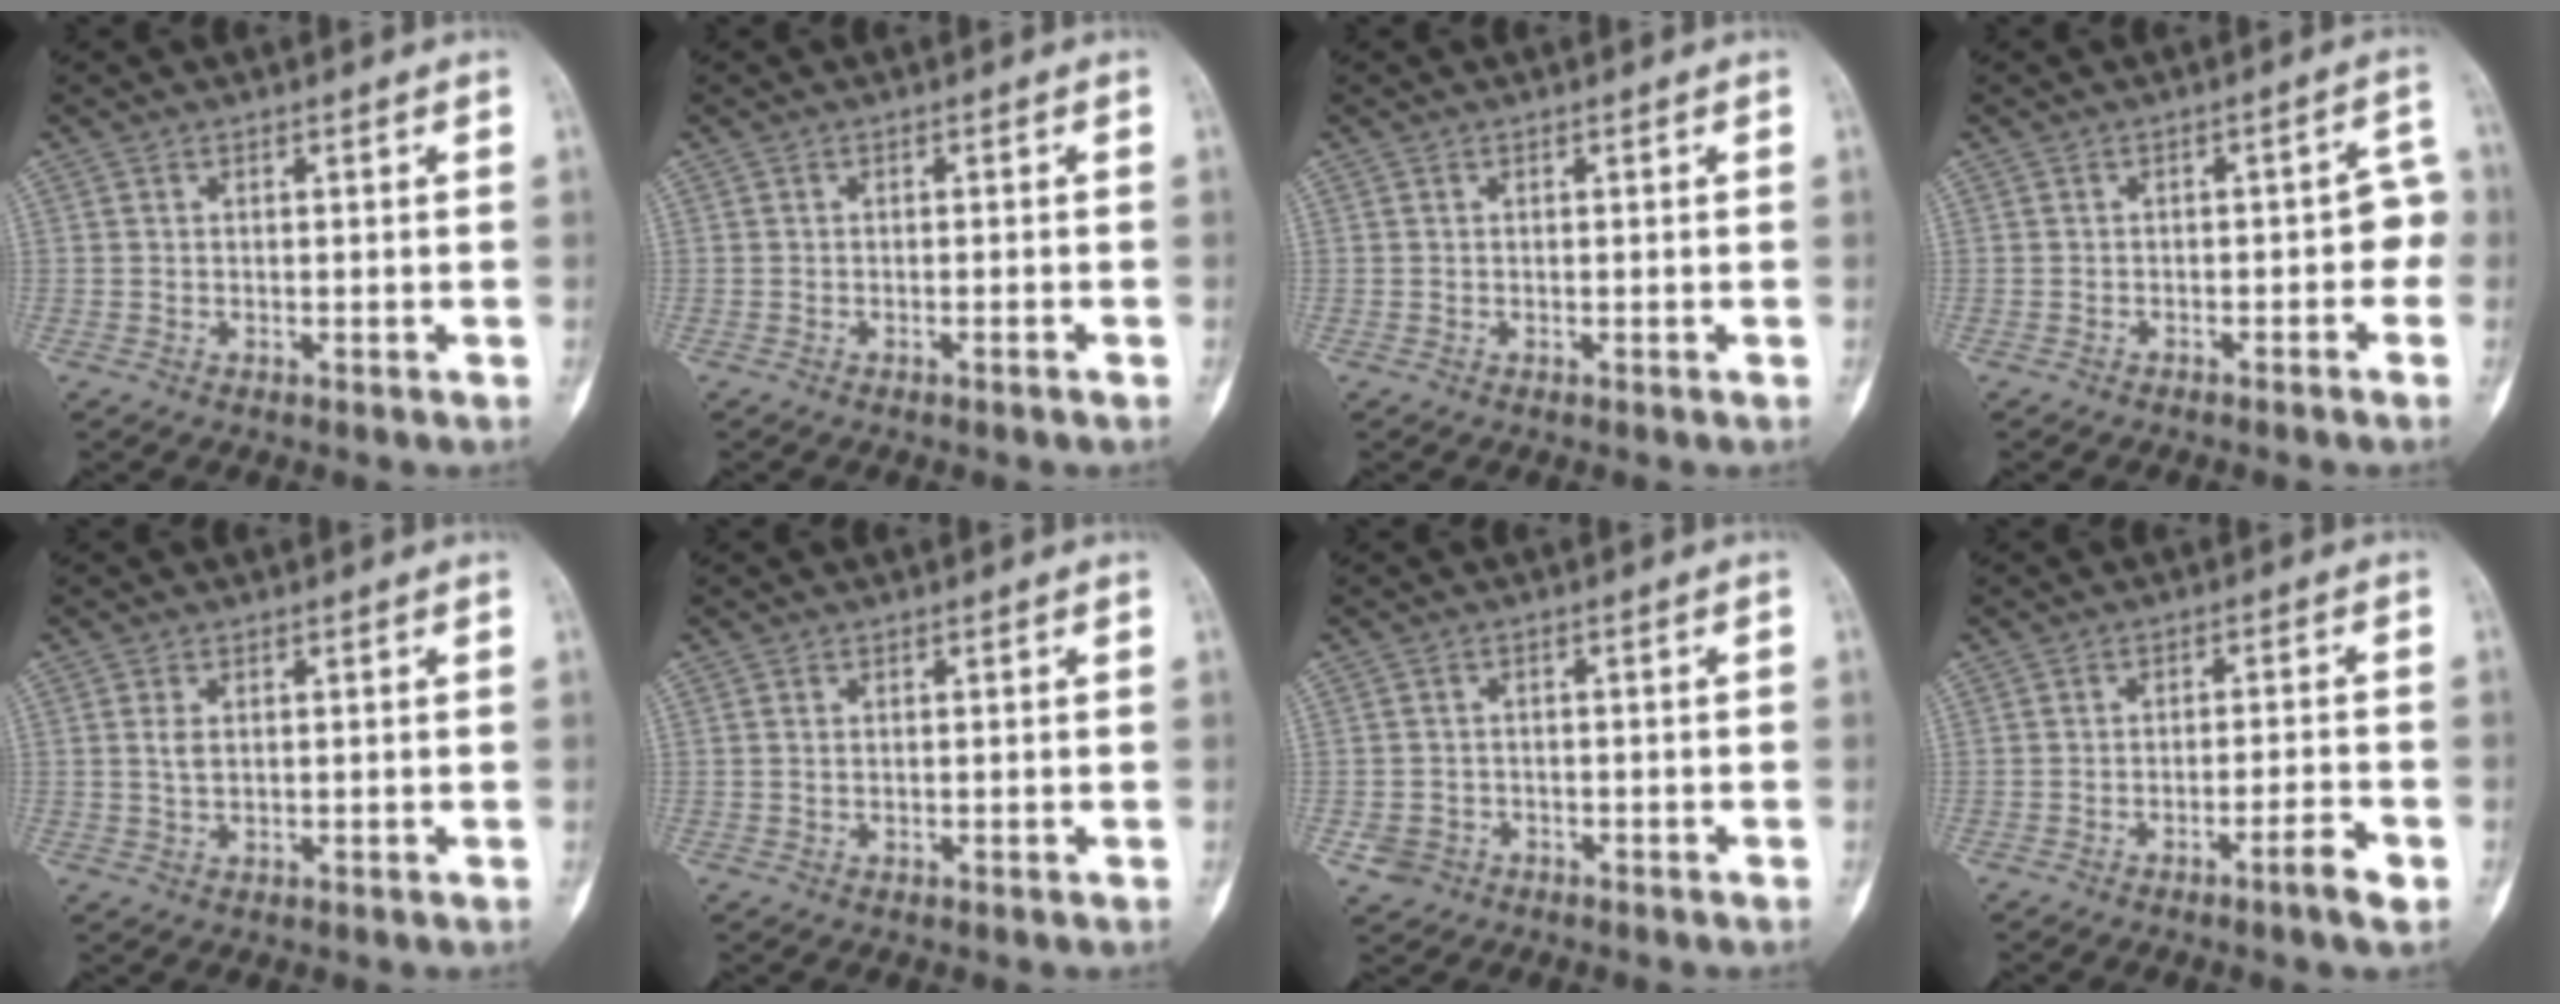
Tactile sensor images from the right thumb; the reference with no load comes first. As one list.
[{"total": 0.9, "force": [-0.6, -0.1, 0.7], "torque": [-0.016, 0.005, -0.008]}, {"total": 0.0}, {"total": 5.2, "force": [-1.9, 2.7, 4.1], "torque": [-0.025, 0.041, -0.029]}, {"total": 1.4, "force": [0.4, 0.8, 1.1], "torque": [-0.024, -0.001, 0.011]}, {"total": 0.6, "force": [0.2, 0.3, 0.4], "torque": [-0.013, 0.002, 0.005]}, {"total": 3.3, "force": [-1.7, 2.7, 0.7], "torque": [-0.008, 0.016, -0.026]}, {"total": 4.5, "force": [-2.5, 0.1, 3.7], "torque": [-0.065, 0.016, -0.043]}]